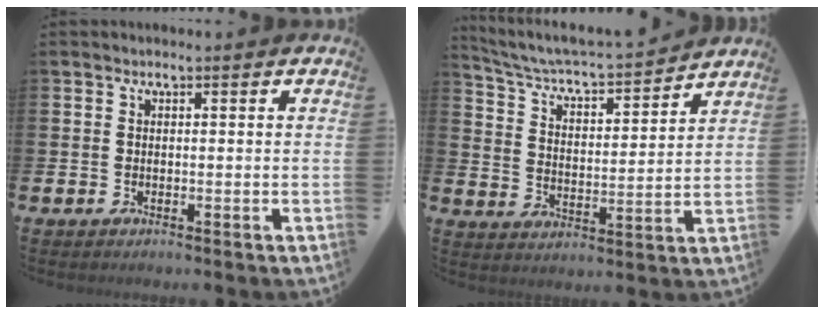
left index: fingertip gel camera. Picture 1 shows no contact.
{"total": 5.3, "force": [5.1, 0.6, 1.5], "torque": [-0.059, -0.048, 0.080]}